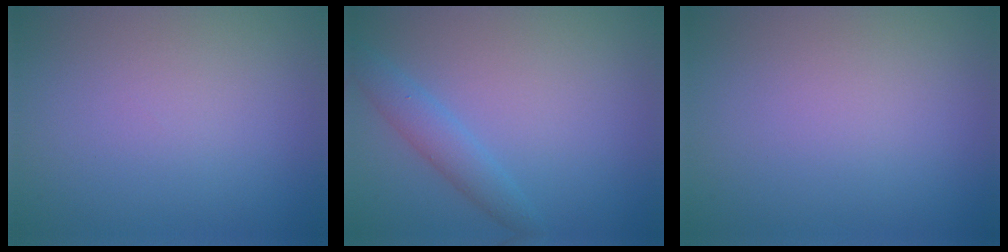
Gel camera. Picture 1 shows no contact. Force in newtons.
{"total": 2.3, "press": 2.3, "slide": 0.1}
{"total": 0.0}